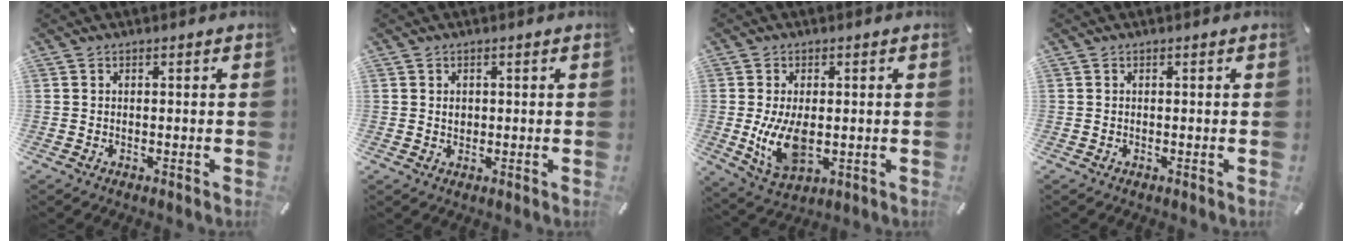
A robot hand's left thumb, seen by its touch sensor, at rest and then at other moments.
{"total": 1.5, "force": [0.2, 1.3, 0.7], "torque": [-0.009, 0.001, 0.001]}
{"total": 9.5, "force": [-0.5, 5.5, 7.7], "torque": [-0.169, -0.015, -0.013]}
{"total": 0.0}